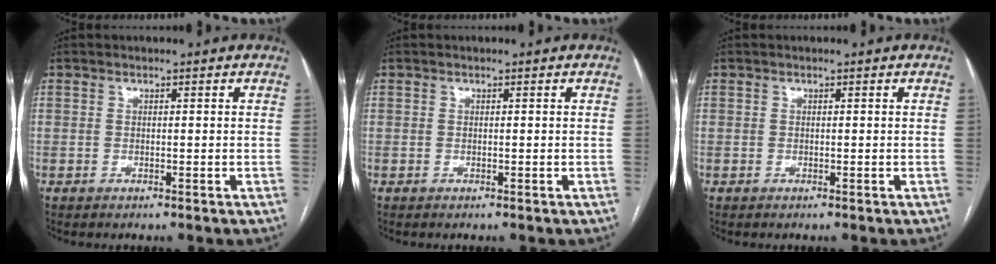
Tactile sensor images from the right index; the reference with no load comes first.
{"total": 0.0}
{"total": 0.0}